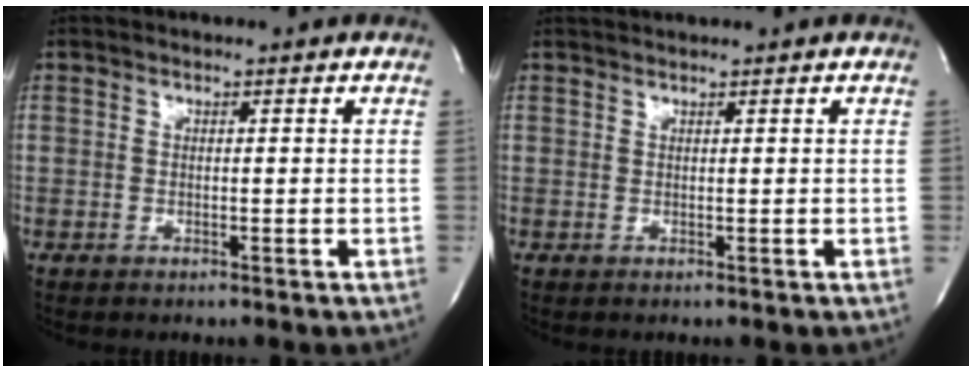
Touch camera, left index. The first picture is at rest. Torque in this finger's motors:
{"motor_torque": [-0.05, -0.14, 0.00, 0.03]}